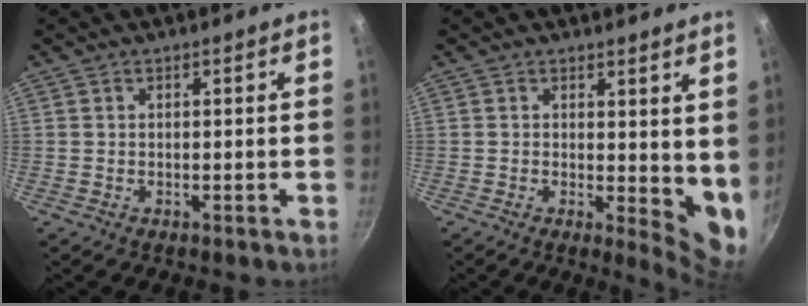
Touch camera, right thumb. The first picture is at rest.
{"total": 6.7, "force": [1.4, 3.2, 5.8], "torque": [-0.065, -0.021, 0.020]}